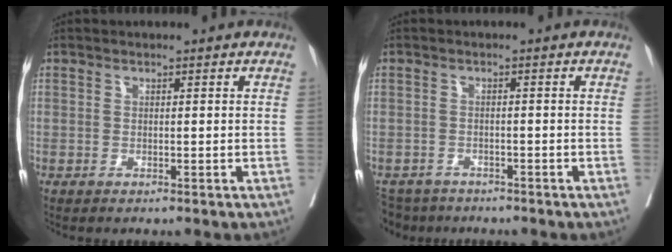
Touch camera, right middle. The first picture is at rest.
{"total": 4.8, "force": [-4.3, 2.2, 0.0], "torque": [0.006, -0.007, -0.070]}